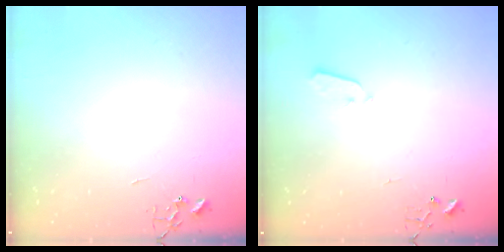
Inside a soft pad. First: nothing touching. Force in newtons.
{"total": 3.0, "press": 2.9, "slide": 0.3}